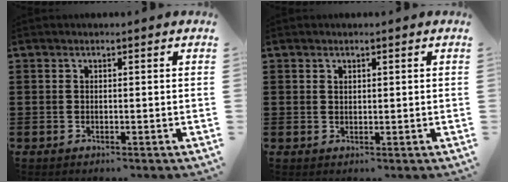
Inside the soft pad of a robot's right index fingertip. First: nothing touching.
{"total": 0.8, "force": [0.6, 0.5, 0.3], "torque": [-0.006, 0.003, 0.011]}